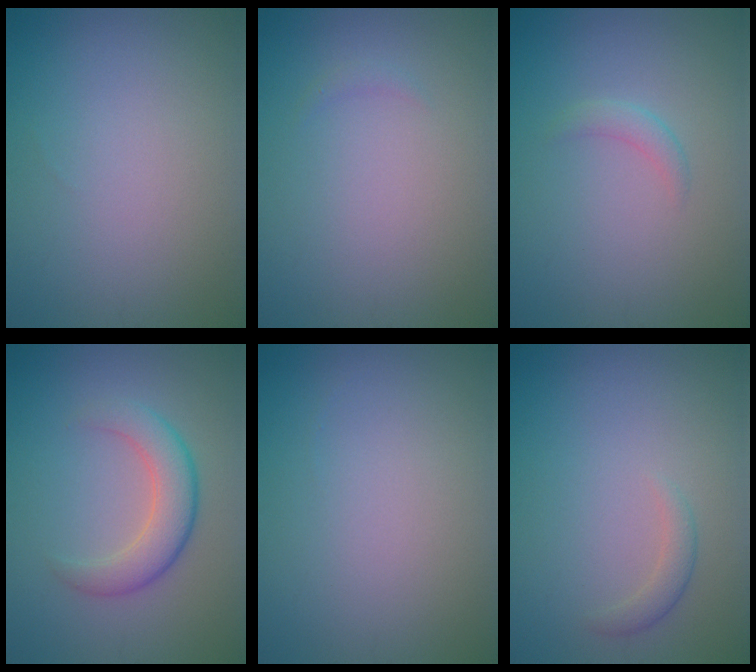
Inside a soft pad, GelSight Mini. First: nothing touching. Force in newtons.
{"total": 0.5, "press": 0.5, "slide": 0.1}
{"total": 1.2, "press": 1.2, "slide": 0.1}
{"total": 4.0, "press": 4.0, "slide": 0.1}
{"total": 0.0}
{"total": 1.3, "press": 1.3, "slide": 0.1}